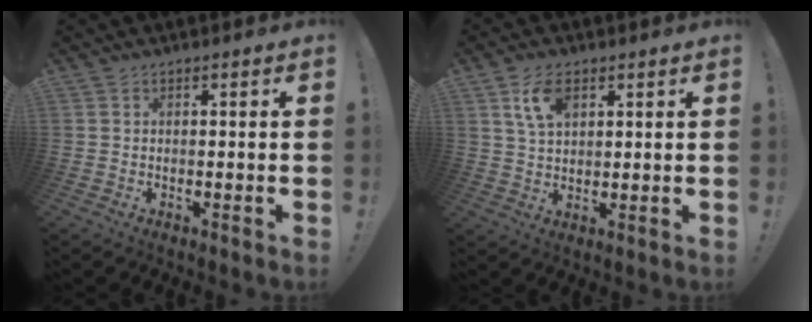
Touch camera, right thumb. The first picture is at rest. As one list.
[{"total": 7.7, "force": [3.6, 4.2, 5.4], "torque": [-0.094, -0.004, 0.066]}]